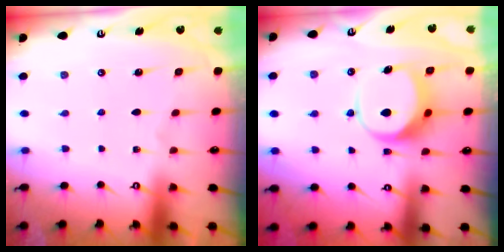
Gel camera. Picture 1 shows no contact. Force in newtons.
{"total": 9.2, "press": 9.1, "slide": 0.9}